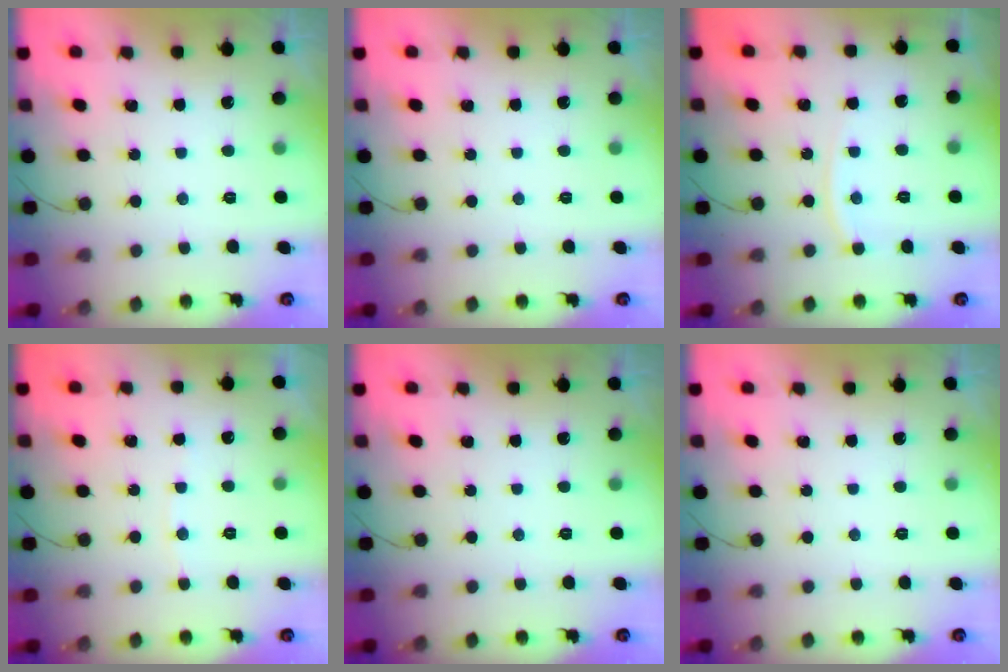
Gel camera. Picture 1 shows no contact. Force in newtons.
{"total": 0.0}
{"total": 4.7, "press": 4.6, "slide": 0.8}
{"total": 2.6, "press": 2.6, "slide": 0.4}
{"total": 0.0}
{"total": 0.0}